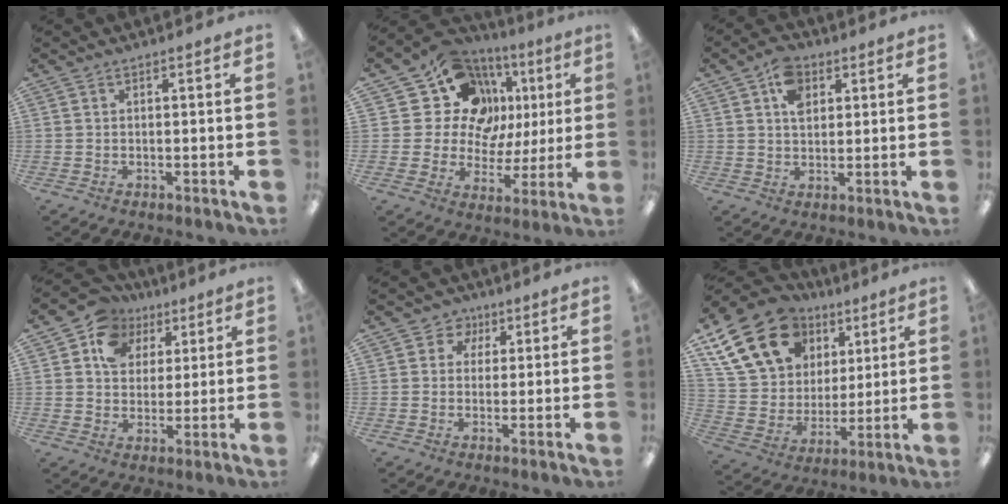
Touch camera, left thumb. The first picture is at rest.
{"total": 17.7, "force": [6.5, 14.2, 8.3], "torque": [-0.149, -0.032, 0.130]}
{"total": 7.2, "force": [3.1, 5.1, 4.1], "torque": [-0.069, 0.004, 0.055]}
{"total": 10.6, "force": [5.6, 8.3, 3.7], "torque": [-0.072, -0.019, 0.107]}
{"total": 4.3, "force": [1.5, 4.0, 0.8], "torque": [-0.015, 0.002, 0.024]}
{"total": 20.5, "force": [10.9, 14.7, 9.3], "torque": [-0.183, -0.035, 0.212]}